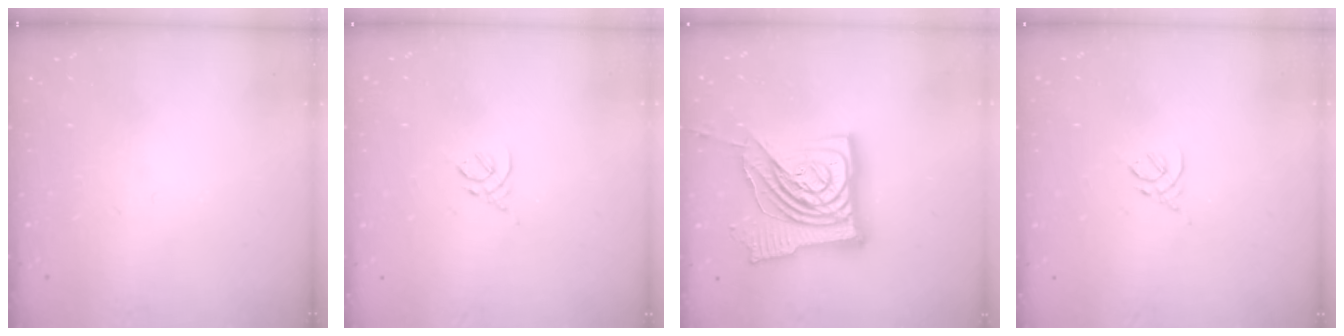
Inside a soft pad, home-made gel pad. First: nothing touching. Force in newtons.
{"total": 3.0, "press": 3.0, "slide": 0.7}
{"total": 26.7, "press": 26.5, "slide": 3.2}
{"total": 3.0, "press": 3.0, "slide": 0.7}